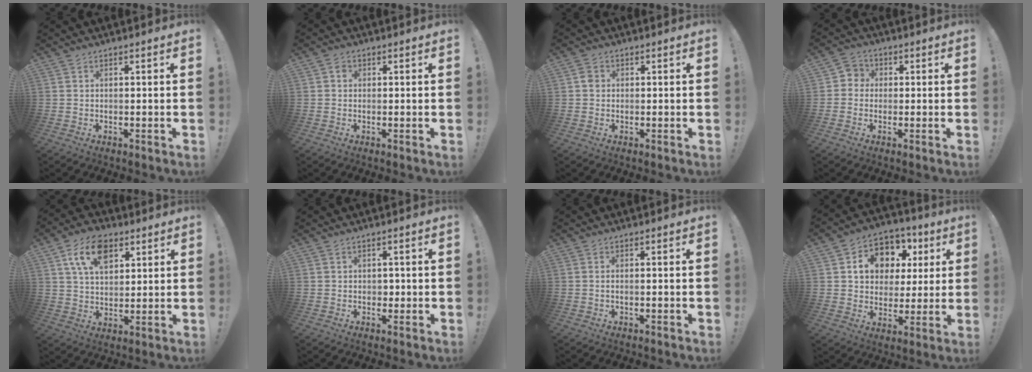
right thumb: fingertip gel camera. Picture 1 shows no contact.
{"total": 1.5, "force": [0.1, 1.4, 0.6], "torque": [-0.010, 0.003, 0.000]}
{"total": 2.1, "force": [0.0, 1.9, 0.9], "torque": [-0.007, 0.001, -0.002]}
{"total": 4.0, "force": [-1.0, 3.7, 1.1], "torque": [-0.021, 0.016, -0.016]}
{"total": 12.8, "force": [6.0, 8.1, 8.0], "torque": [-0.131, -0.002, 0.112]}
{"total": 1.5, "force": [-0.1, 1.4, 0.6], "torque": [-0.003, 0.001, -0.003]}
{"total": 0.9, "force": [-0.4, -0.4, 0.7], "torque": [-0.016, 0.000, -0.007]}
{"total": 12.5, "force": [4.7, 9.9, 6.1], "torque": [-0.099, -0.023, 0.093]}